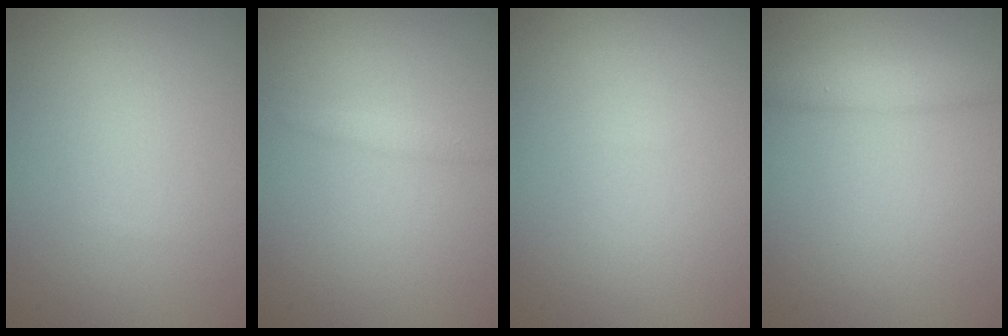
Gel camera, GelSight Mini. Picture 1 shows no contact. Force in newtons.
{"total": 0.7, "press": 0.7, "slide": 0.1}
{"total": 0.0}
{"total": 2.2, "press": 2.2, "slide": 0.1}